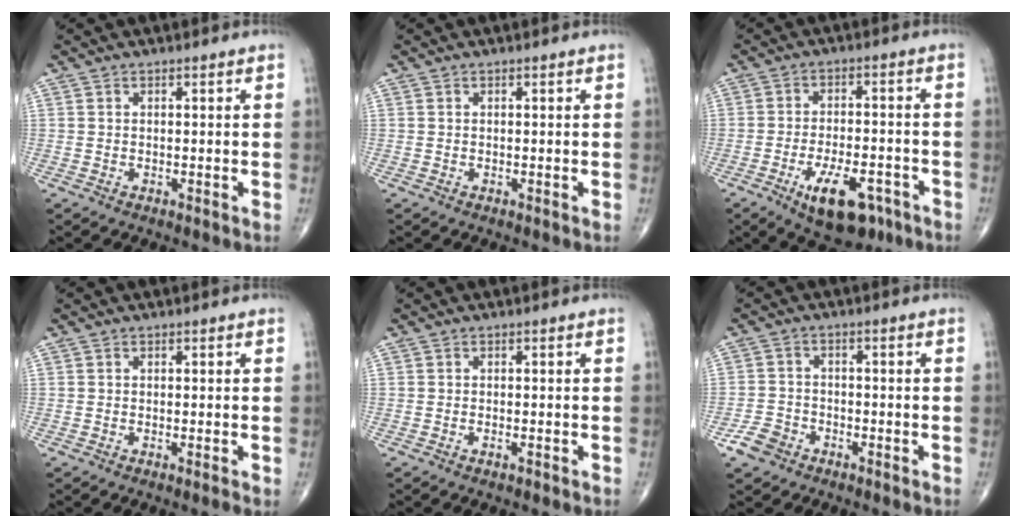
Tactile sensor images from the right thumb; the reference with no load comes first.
{"total": 0.0}
{"total": 11.6, "force": [-5.9, 5.3, 8.5], "torque": [-0.121, 0.020, -0.084]}
{"total": 0.6, "force": [-0.2, 0.0, 0.5], "torque": [-0.013, -0.001, -0.004]}
{"total": 0.9, "force": [-0.5, 0.3, 0.6], "torque": [-0.013, 0.003, -0.009]}
{"total": 4.7, "force": [-3.0, 3.2, 1.6], "torque": [-0.027, 0.016, -0.055]}